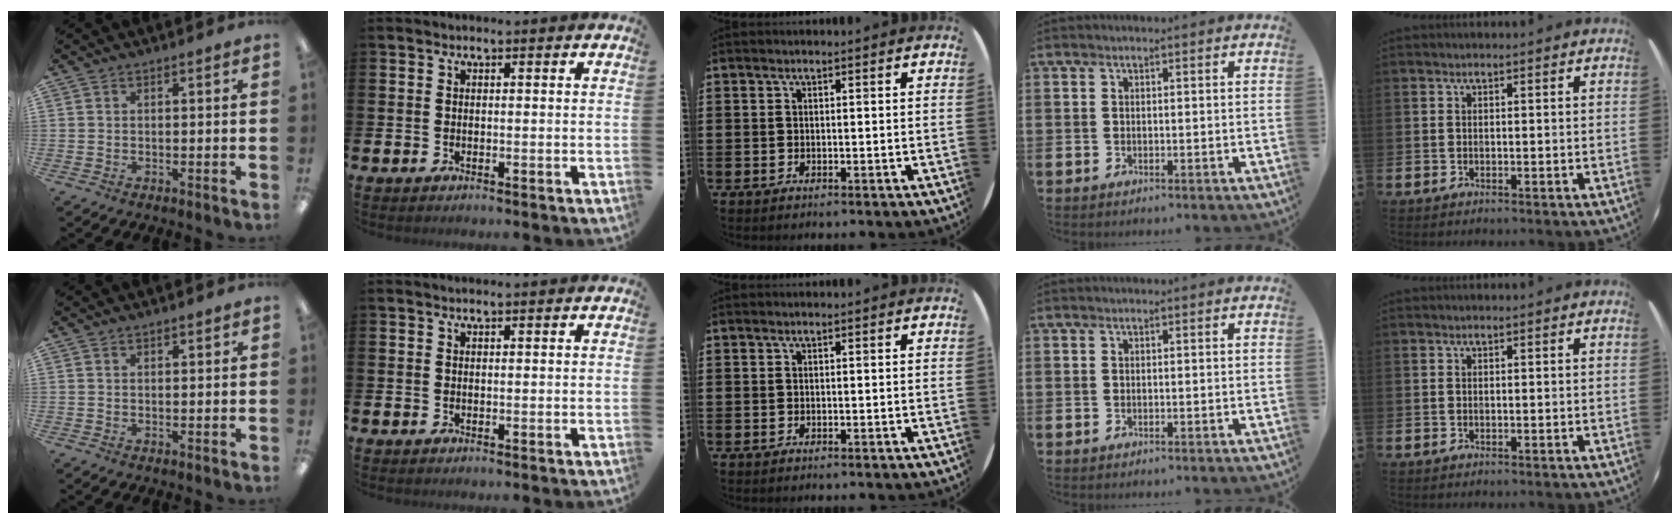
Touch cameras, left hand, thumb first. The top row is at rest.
{"thumb": {"total": 1.2, "force": [1.1, 0.3, 0.3], "torque": [-0.007, -0.001, 0.020]}, "index": {"total": 0.6, "force": [0.6, 0.0, 0.1], "torque": [0.004, -0.003, 0.010]}}